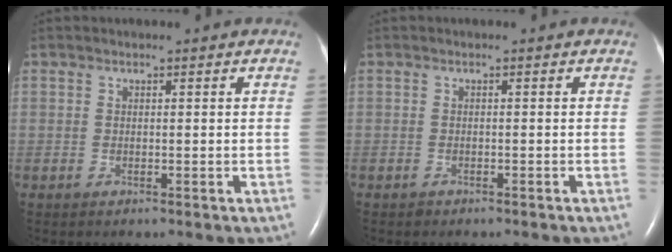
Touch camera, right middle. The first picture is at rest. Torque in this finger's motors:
{"motor_torque": [-0.18, -0.03, -0.02, 0.00]}